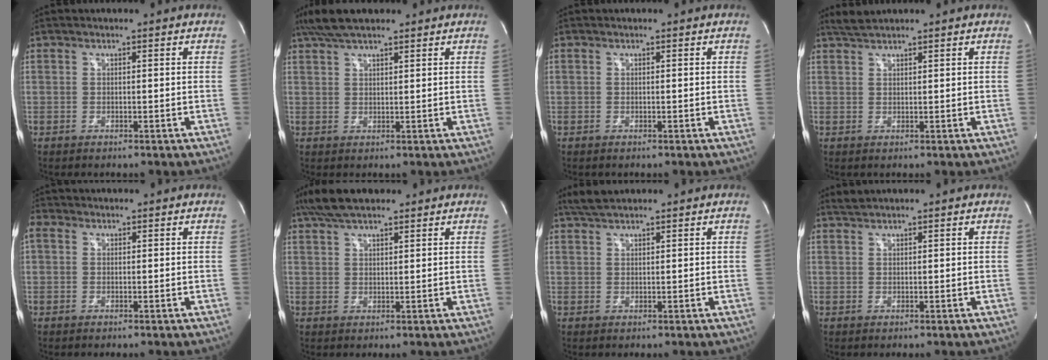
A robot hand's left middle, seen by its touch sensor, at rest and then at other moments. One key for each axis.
{"total": 7.2, "fx": 5.7, "fy": 1.5, "fz": 4.0, "tx": -0.078, "ty": 0.032, "tz": 0.104}
{"total": 0.0}
{"total": 2.2, "fx": 2.1, "fy": -0.1, "fz": 0.6, "tx": -0.017, "ty": 0.011, "tz": 0.044}
{"total": 1.8, "fx": 0.6, "fy": 1.5, "fz": 0.8, "tx": -0.025, "ty": 0.015, "tz": 0.010}
{"total": 7.6, "fx": 6.0, "fy": 1.9, "fz": 4.2, "tx": -0.082, "ty": 0.030, "tz": 0.109}
{"total": 2.8, "fx": 2.6, "fy": 0.2, "fz": 1.2, "tx": -0.032, "ty": 0.013, "tz": 0.052}
{"total": 1.1, "fx": 1.1, "fy": -0.2, "fz": 0.1, "tx": -0.008, "ty": 0.008, "tz": 0.027}